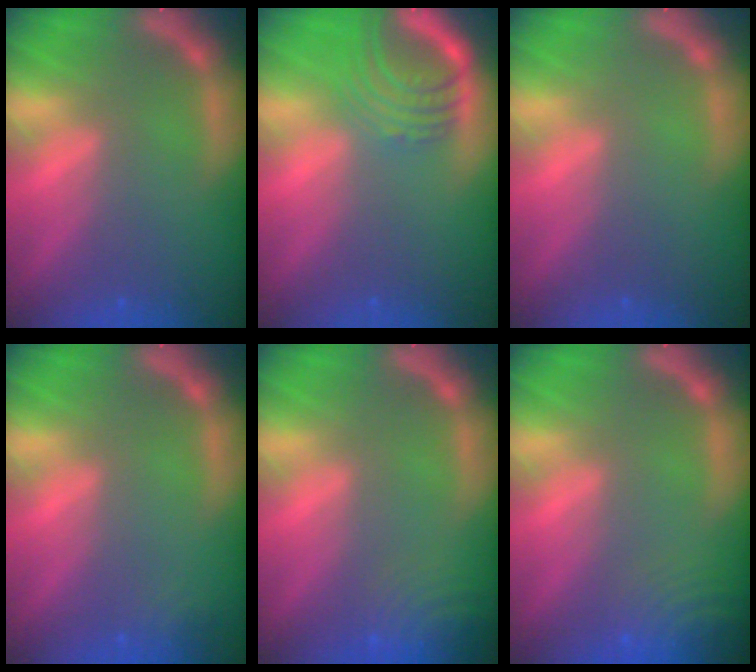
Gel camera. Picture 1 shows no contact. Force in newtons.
{"total": 6.1}
{"total": 0.0}
{"total": 1.4}
{"total": 7.5}
{"total": 8.5}